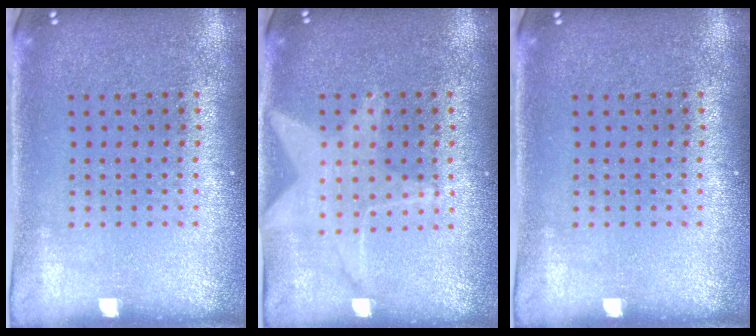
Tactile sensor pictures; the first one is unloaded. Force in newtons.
{"total": 1.4, "press": 1.4, "slide": 0.2}
{"total": 0.0}